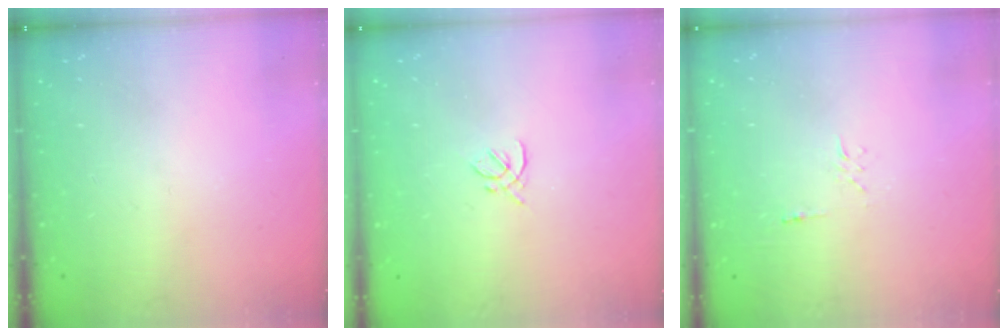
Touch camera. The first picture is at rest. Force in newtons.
{"total": 2.0, "press": 1.9, "slide": 0.7}
{"total": 4.9, "press": 4.9, "slide": 0.5}